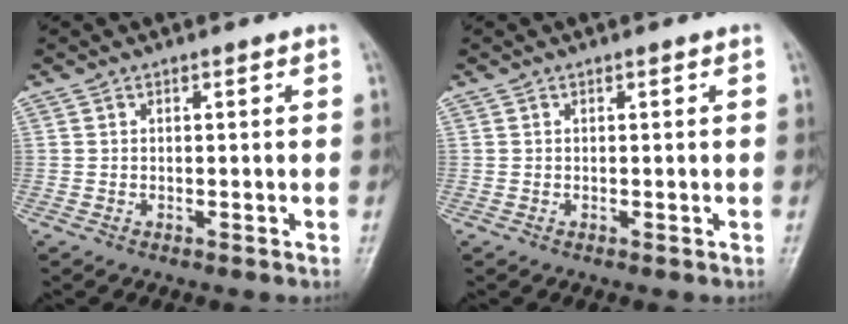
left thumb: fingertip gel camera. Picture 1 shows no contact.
{"total": 0.0}